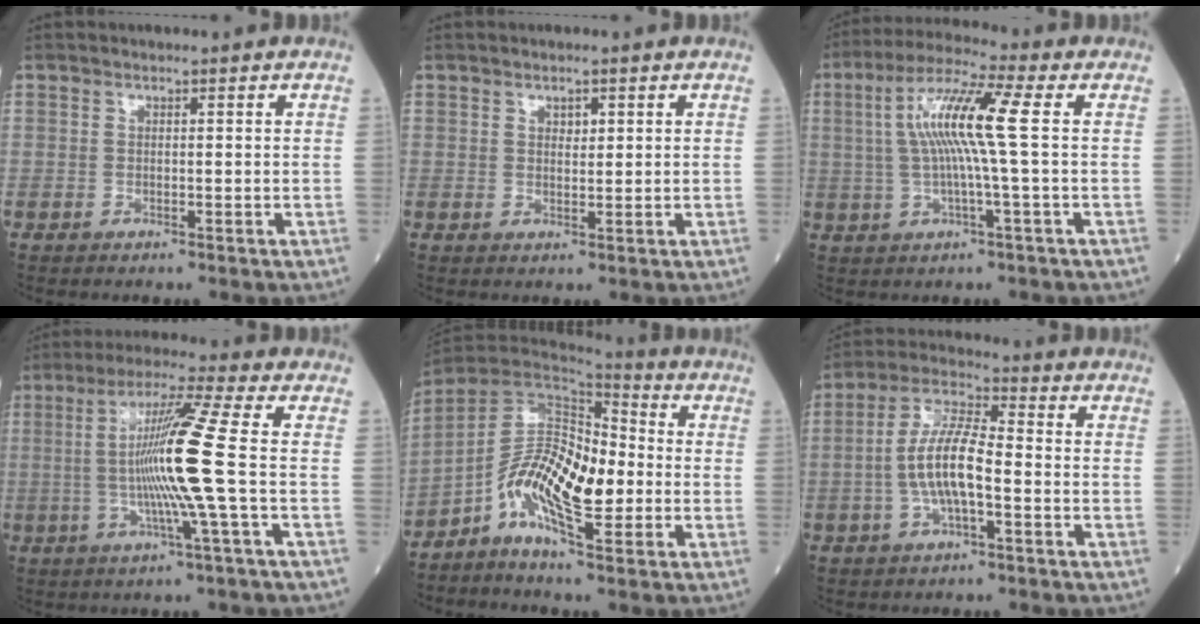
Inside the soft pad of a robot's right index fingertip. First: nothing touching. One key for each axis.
{"total": 1.4, "fx": 0.7, "fy": 0.8, "fz": 1.0, "tx": -0.017, "ty": -0.003, "tz": 0.012}
{"total": 10.4, "fx": 1.2, "fy": -0.6, "fz": 10.3, "tx": -0.205, "ty": 0.017, "tz": 0.019}
{"total": 12.2, "fx": -0.8, "fy": -2.0, "fz": 12.0, "tx": -0.233, "ty": -0.006, "tz": -0.018}
{"total": 12.3, "fx": -2.9, "fy": 3.6, "fz": 11.4, "tx": -0.222, "ty": 0.012, "tz": -0.061}
{"total": 9.5, "fx": -1.7, "fy": 2.5, "fz": 9.0, "tx": -0.191, "ty": 0.013, "tz": -0.036}